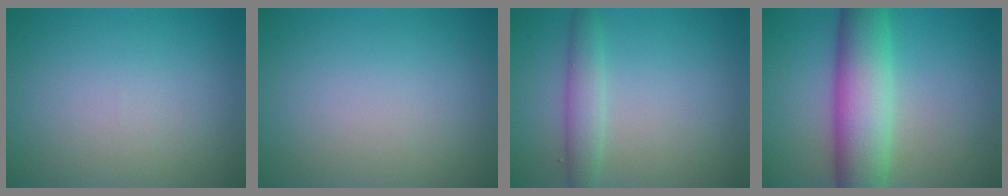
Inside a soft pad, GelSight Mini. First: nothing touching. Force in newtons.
{"total": 0.0}
{"total": 2.5, "press": 2.5, "slide": 0.2}
{"total": 8.5, "press": 8.5, "slide": 0.2}